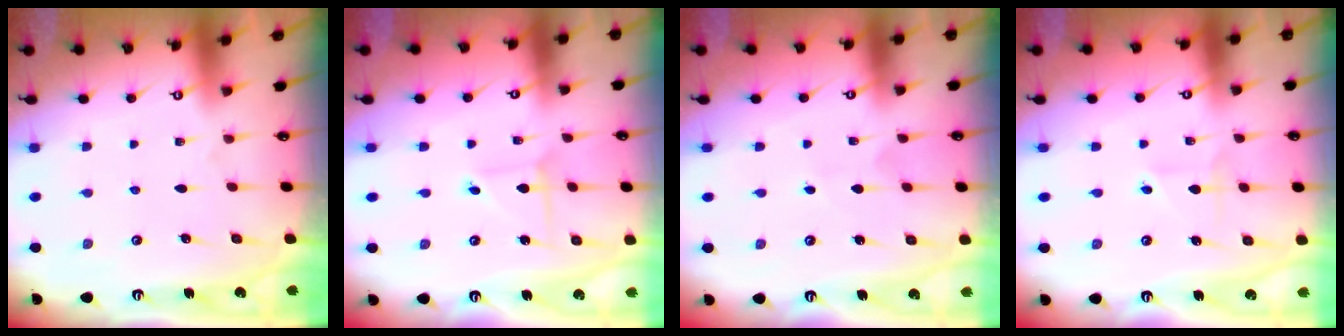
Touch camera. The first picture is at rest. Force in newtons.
{"total": 2.2, "press": 2.2, "slide": 0.0}
{"total": 2.2, "press": 2.2, "slide": 0.2}
{"total": 2.6, "press": 2.5, "slide": 0.9}